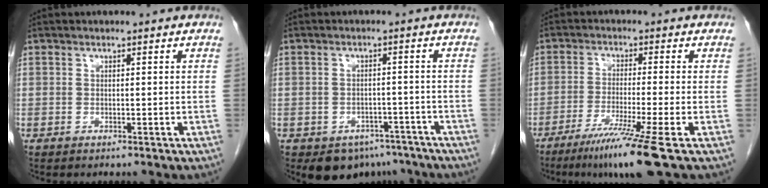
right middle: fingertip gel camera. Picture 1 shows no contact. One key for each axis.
{"total": 7.6, "fx": -5.6, "fy": 4.8, "fz": 1.9, "tx": -0.013, "ty": 0.012, "tz": -0.070}
{"total": 9.6, "fx": -6.2, "fy": -2.1, "fz": 7.0, "tx": -0.119, "ty": -0.034, "tz": -0.109}